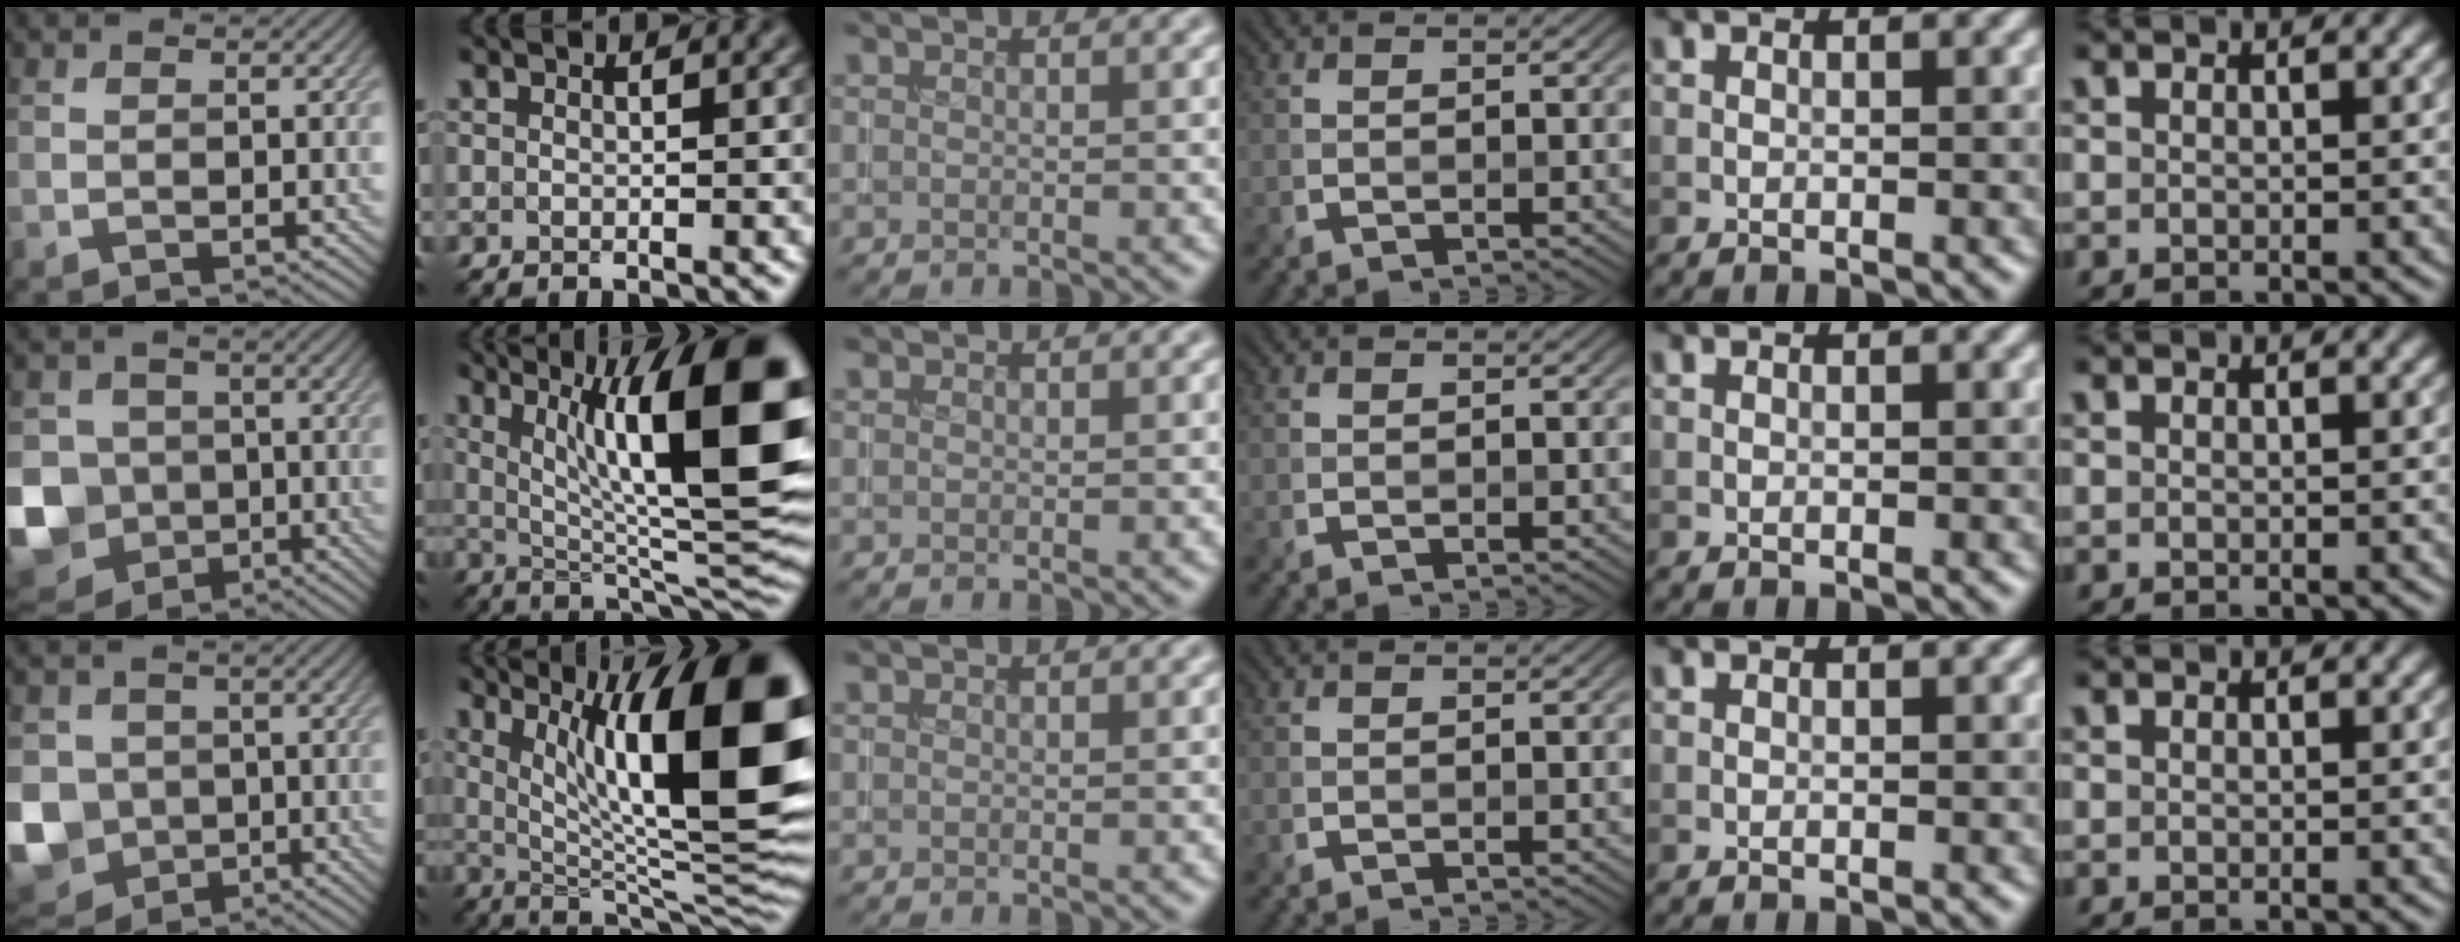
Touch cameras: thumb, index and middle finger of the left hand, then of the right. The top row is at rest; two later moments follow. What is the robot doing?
{"motion": "insert", "object": "coin"}